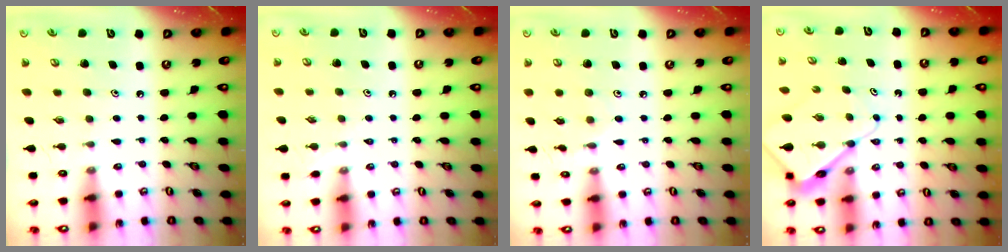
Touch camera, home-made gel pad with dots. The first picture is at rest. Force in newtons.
{"total": 2.9, "press": 2.9, "slide": 0.5}
{"total": 3.1, "press": 3.0, "slide": 0.4}
{"total": 9.1, "press": 9.1, "slide": 0.7}